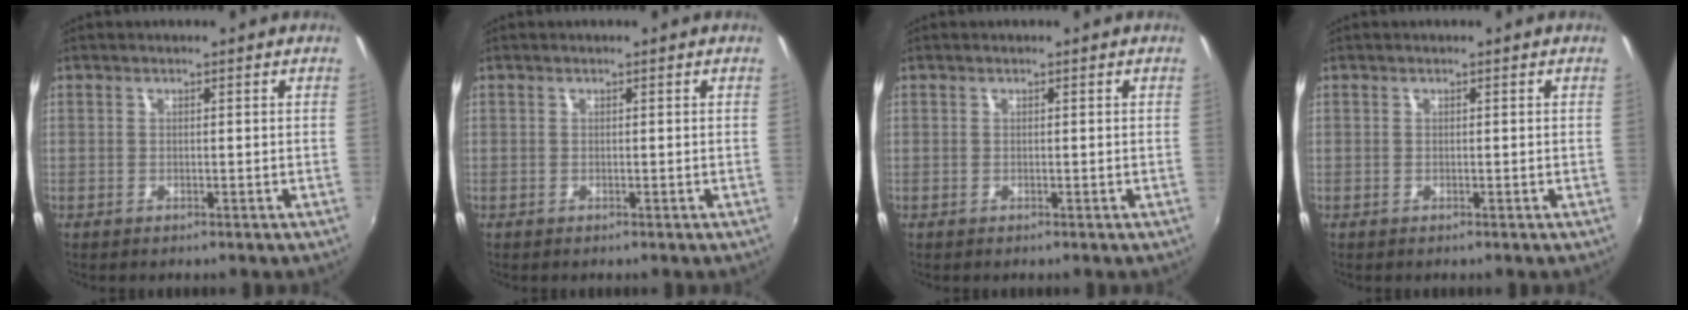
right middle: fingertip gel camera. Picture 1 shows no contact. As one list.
[{"total": 0.0}, {"total": 0.0}, {"total": 0.0}]